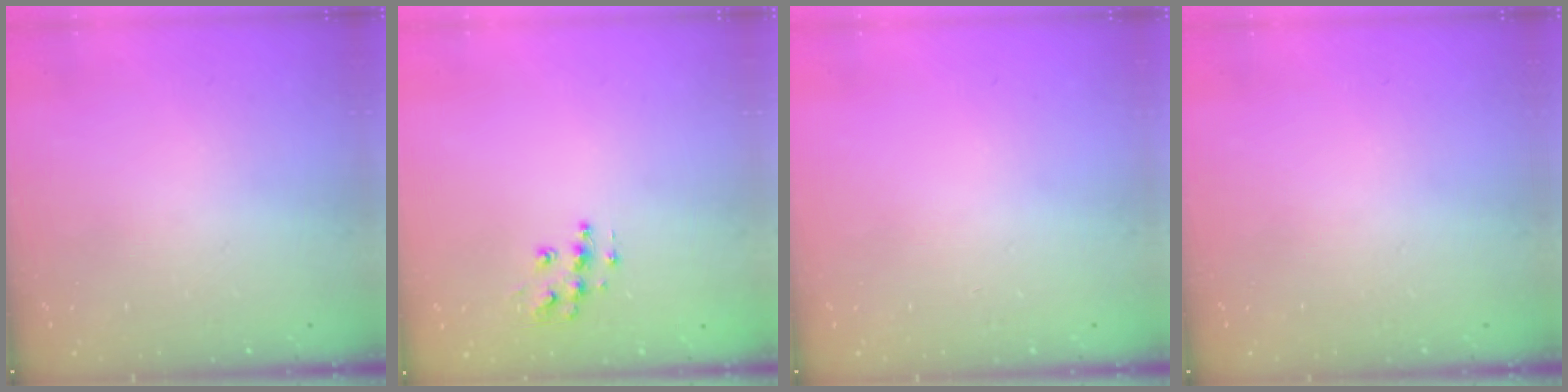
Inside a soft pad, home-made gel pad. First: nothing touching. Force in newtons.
{"total": 8.6, "press": 8.6, "slide": 0.3}
{"total": 0.0}
{"total": 0.0}